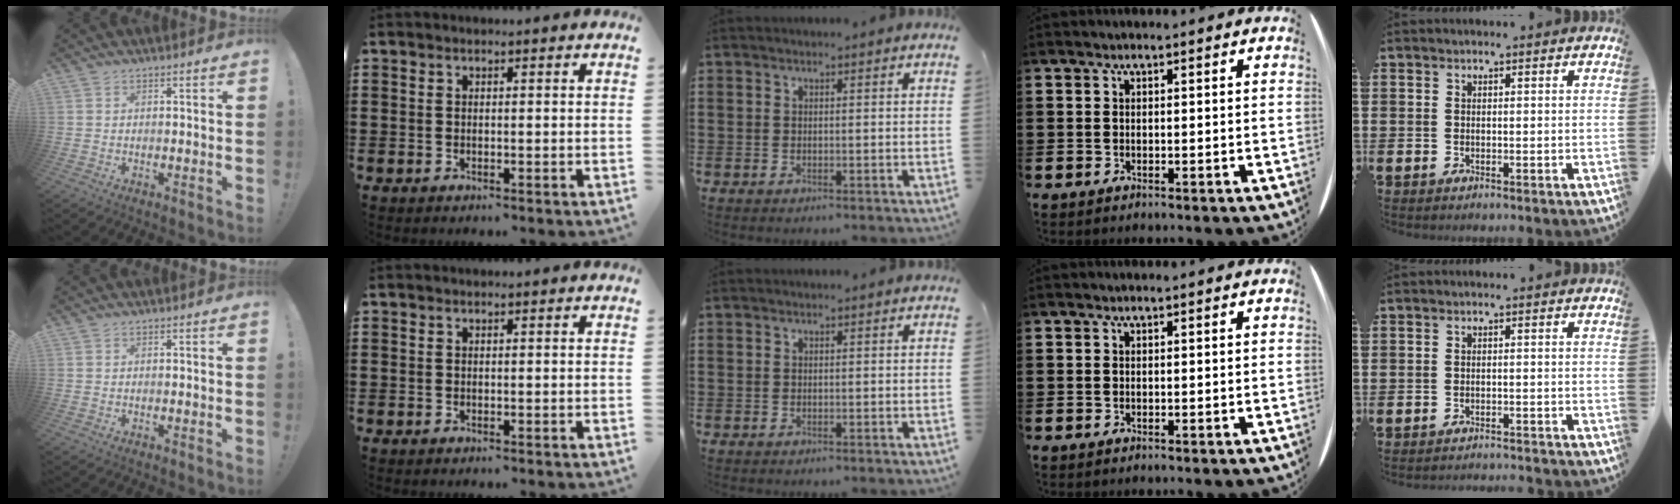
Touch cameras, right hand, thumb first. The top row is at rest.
{"little": {"total": 1.3, "force": [-1.2, -0.2, 0.0], "torque": [-0.002, 0.004, -0.026]}}